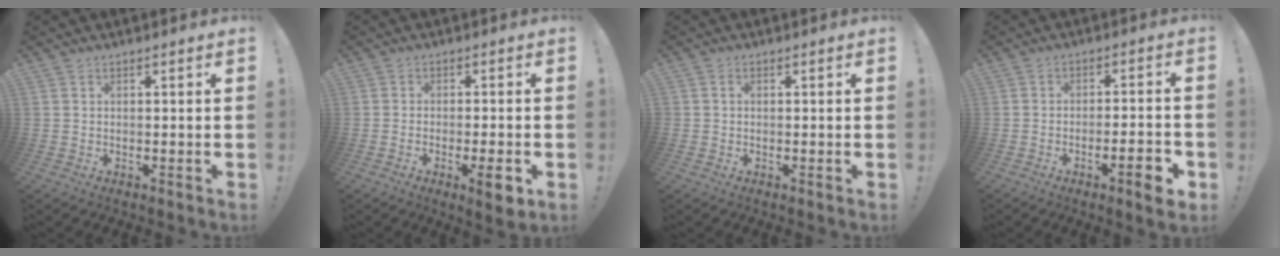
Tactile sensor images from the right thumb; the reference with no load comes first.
{"total": 5.7, "force": [-2.6, 1.2, 4.9], "torque": [-0.068, 0.005, -0.038]}
{"total": 0.8, "force": [-0.3, 0.7, 0.2], "torque": [-0.009, 0.006, -0.004]}
{"total": 8.1, "force": [-3.9, 1.4, 6.9], "torque": [-0.099, 0.016, -0.063]}